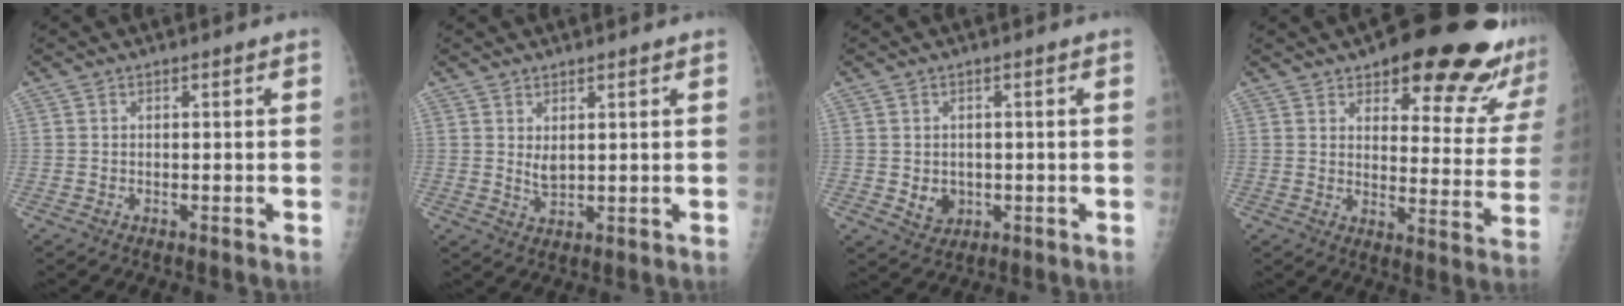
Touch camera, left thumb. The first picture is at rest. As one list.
[{"total": 3.5, "force": [1.7, 1.5, 2.6], "torque": [-0.040, -0.018, 0.034]}, {"total": 3.7, "force": [-0.4, 3.2, 1.9], "torque": [-0.017, -0.002, 0.007]}, {"total": 21.4, "force": [15.7, 6.9, 12.7], "torque": [-0.116, -0.085, 0.195]}]